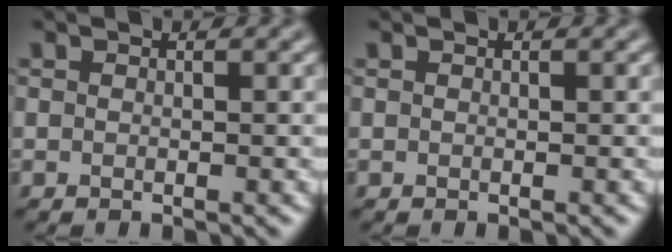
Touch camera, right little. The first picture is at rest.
{"total": 0.0}